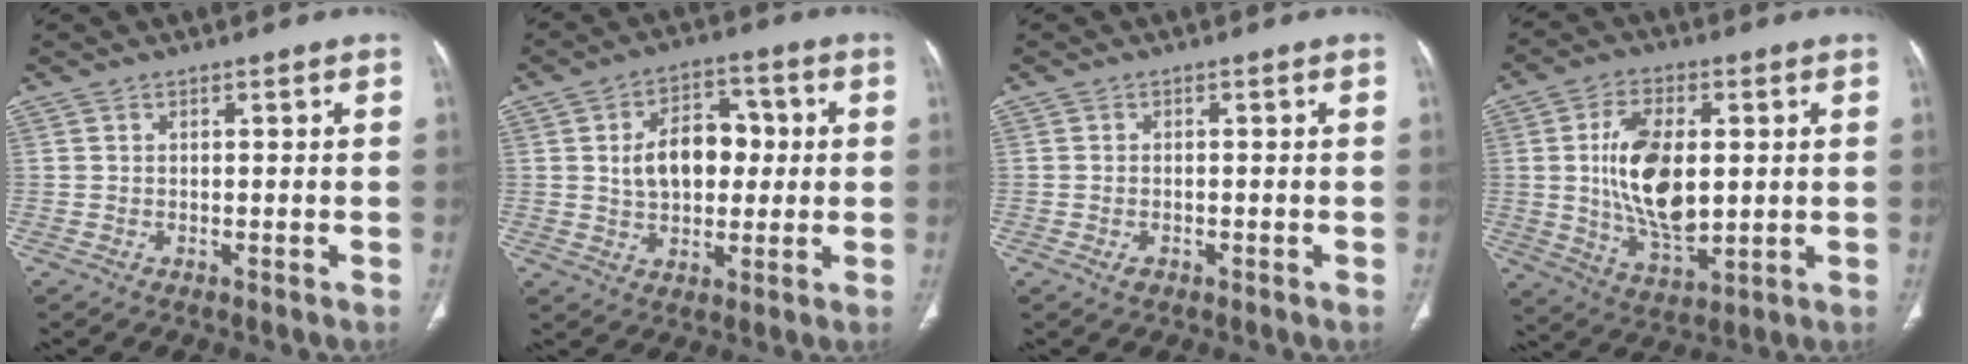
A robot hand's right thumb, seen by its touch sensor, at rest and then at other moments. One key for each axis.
{"total": 11.7, "fx": 1.2, "fy": 7.7, "fz": 8.7, "tx": -0.107, "ty": 0.016, "tz": 0.022}
{"total": 1.4, "fx": -0.7, "fy": 0.9, "fz": 0.9, "tx": -0.017, "ty": 0.004, "tz": -0.009}
{"total": 15.4, "fx": 1.4, "fy": 8.2, "fz": 12.9, "tx": -0.222, "ty": -0.013, "tz": 0.033}